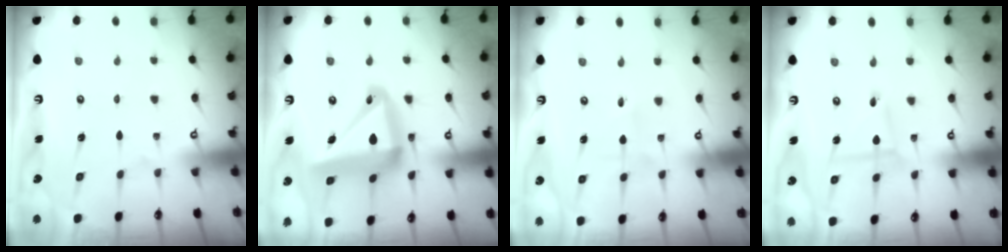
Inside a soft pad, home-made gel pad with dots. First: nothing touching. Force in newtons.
{"total": 18.3, "press": 18.2, "slide": 2.0}
{"total": 1.5, "press": 1.5, "slide": 0.2}
{"total": 2.2, "press": 2.2, "slide": 0.3}